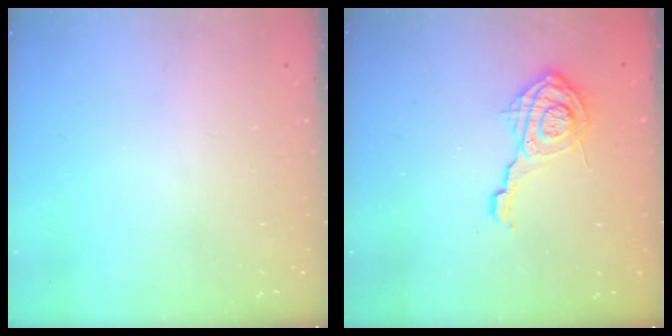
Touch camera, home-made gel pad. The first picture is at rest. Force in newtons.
{"total": 10.3, "press": 10.3, "slide": 0.4}